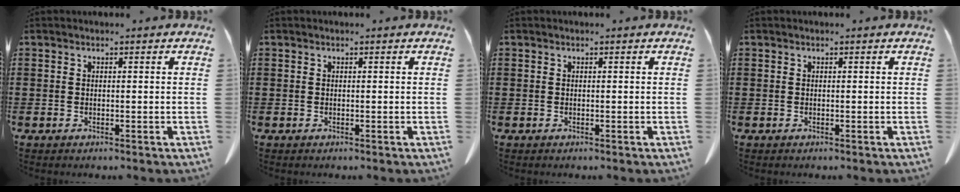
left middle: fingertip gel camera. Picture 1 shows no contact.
{"total": 0.0}
{"total": 0.0}
{"total": 0.0}